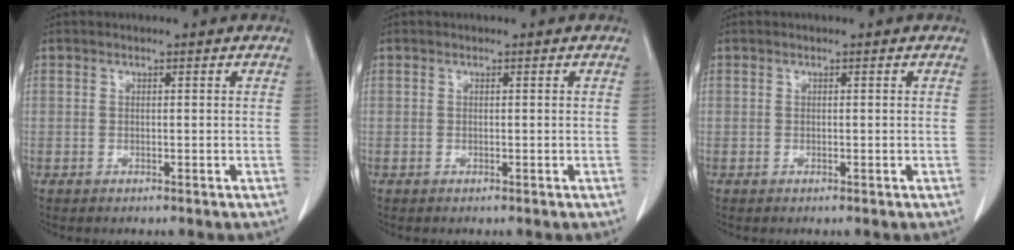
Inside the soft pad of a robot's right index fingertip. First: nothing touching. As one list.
[{"total": 0.0}, {"total": 0.0}]